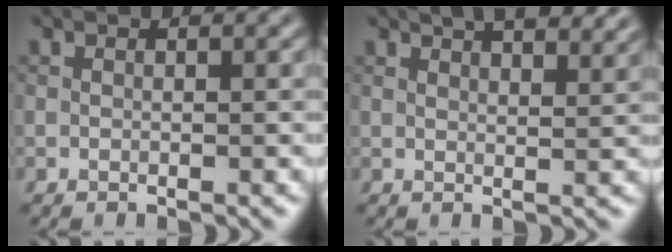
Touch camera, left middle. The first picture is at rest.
{"total": 5.5, "force": [4.0, 1.9, 3.3], "torque": [-0.025, 0.022, 0.036]}